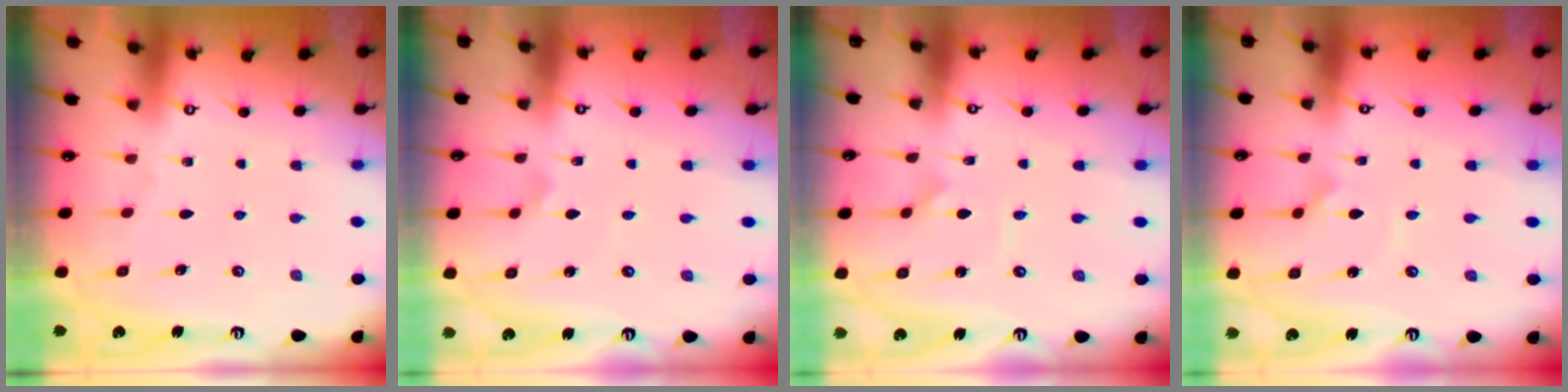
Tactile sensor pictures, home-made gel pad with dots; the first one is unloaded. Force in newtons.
{"total": 2.1, "press": 2.0, "slide": 0.4}
{"total": 1.4, "press": 1.4, "slide": 0.0}
{"total": 2.7, "press": 2.7, "slide": 0.4}